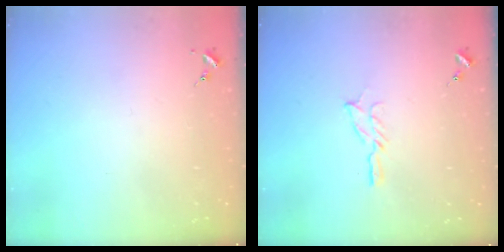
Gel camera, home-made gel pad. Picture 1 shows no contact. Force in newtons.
{"total": 5.0, "press": 5.0, "slide": 0.5}